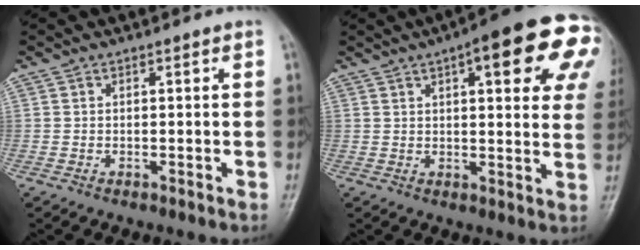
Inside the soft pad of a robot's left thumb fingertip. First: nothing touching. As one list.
[{"total": 20.5, "force": [8.3, 6.1, 17.7], "torque": [-0.207, -0.001, 0.094]}]